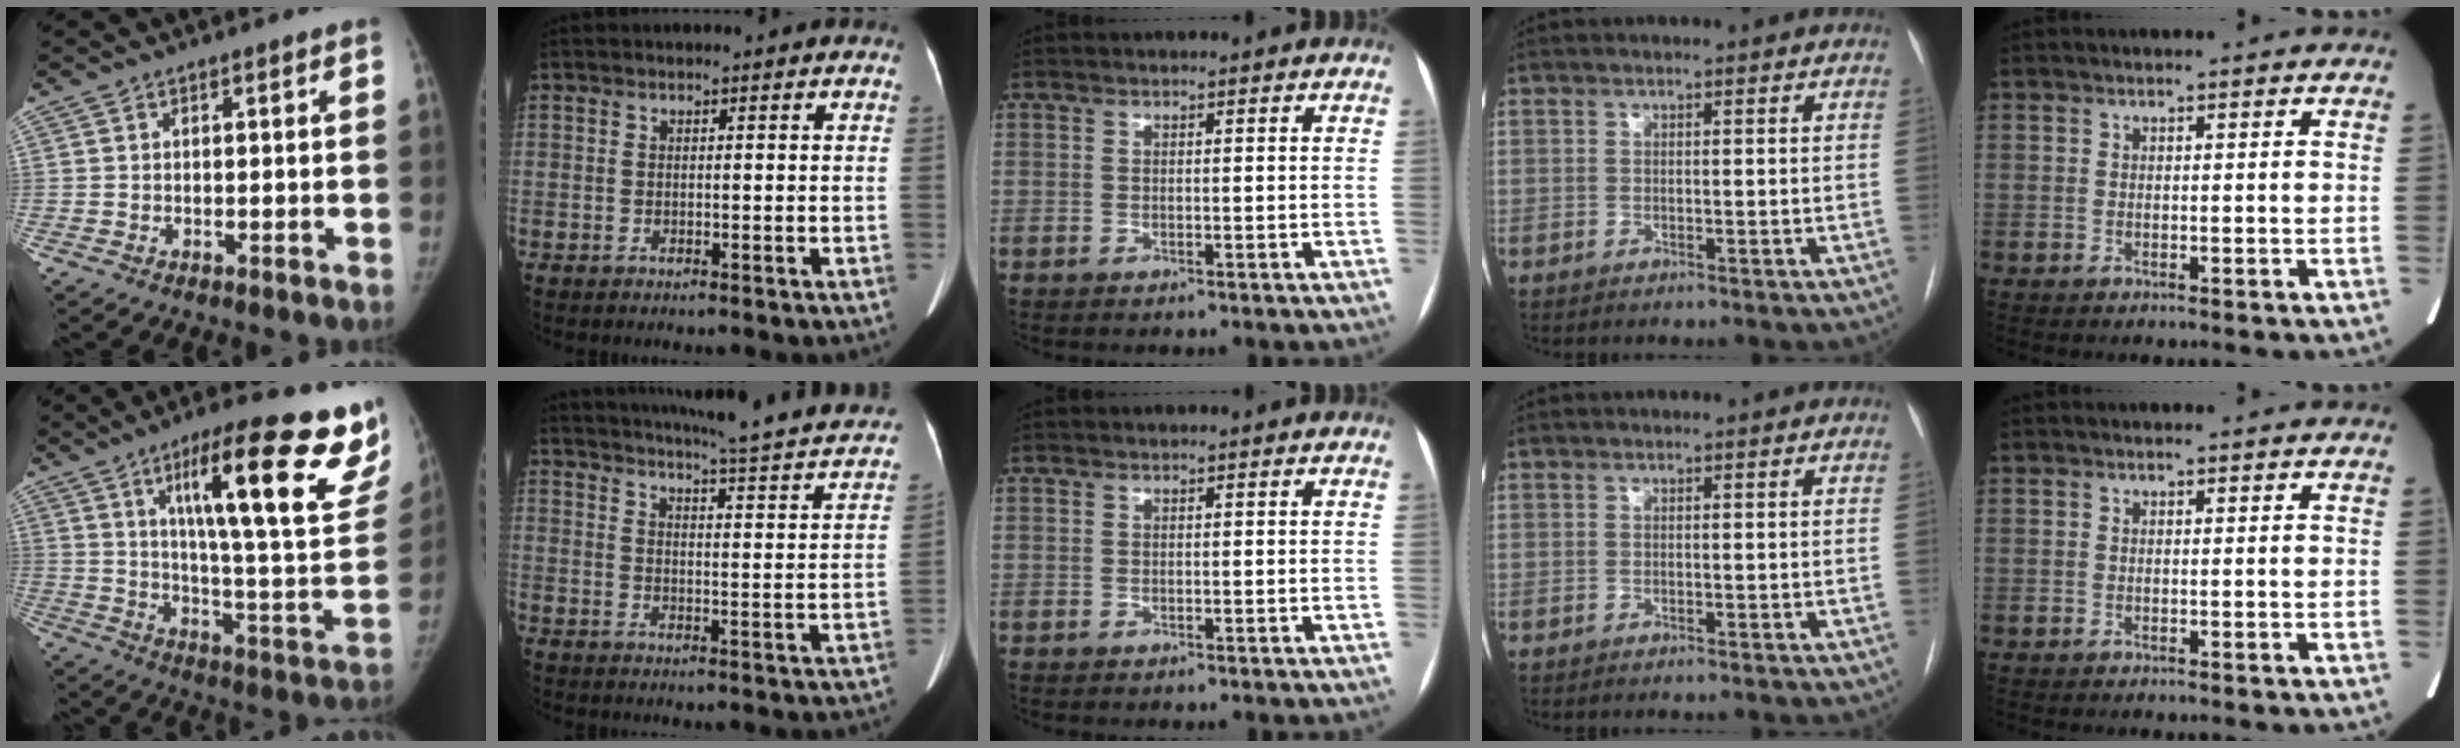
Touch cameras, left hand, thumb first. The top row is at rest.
{"thumb": {"total": 27.1, "force": [15.8, 5.1, 21.4], "torque": [-0.273, -0.067, 0.232]}, "index": {"total": 24.4, "force": [22.2, 1.5, 10.2], "torque": [-0.151, -0.053, 0.265]}}